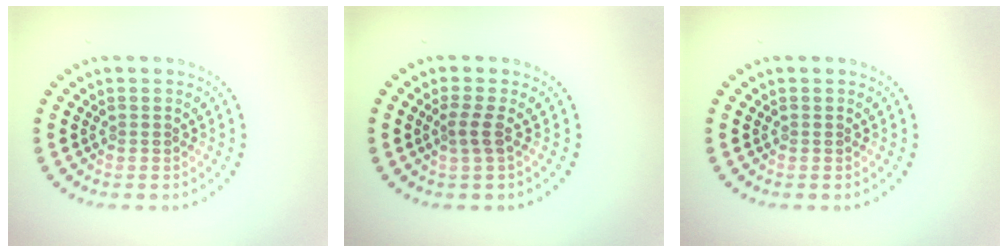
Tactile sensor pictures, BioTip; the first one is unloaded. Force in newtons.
{"total": 1.7, "press": 1.2, "slide": 1.2}
{"total": 0.0}